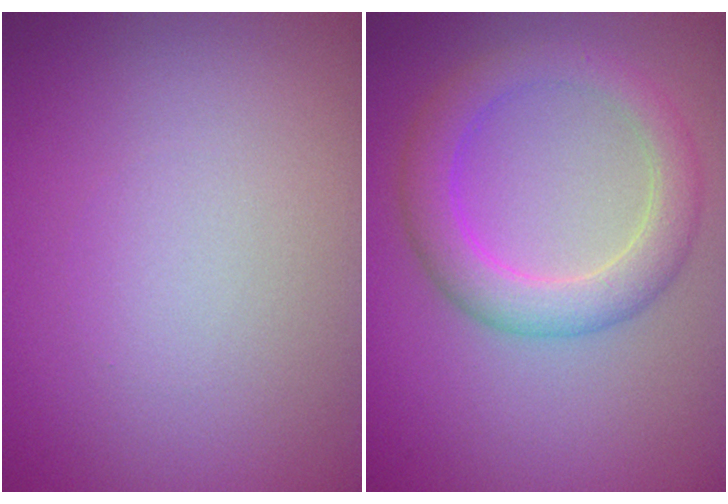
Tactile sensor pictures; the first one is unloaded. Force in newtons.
{"total": 4.3, "press": 4.3, "slide": 0.1}